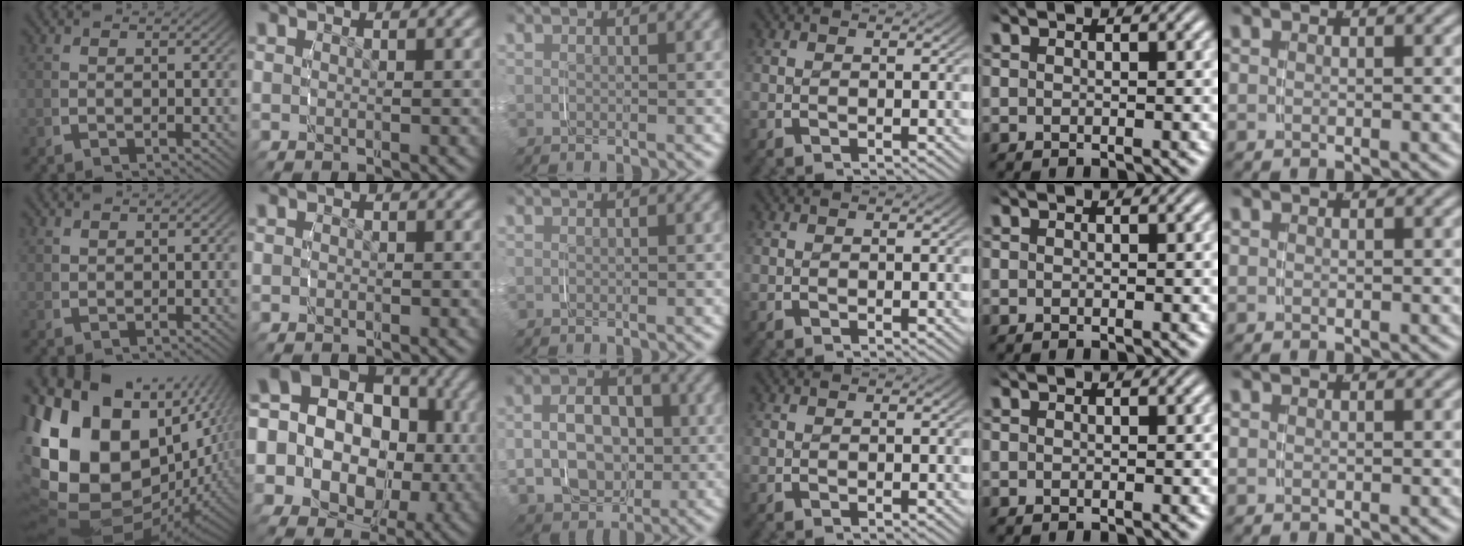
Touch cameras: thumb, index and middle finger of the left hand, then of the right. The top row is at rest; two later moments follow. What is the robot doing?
{"motion": "grasp_and_lifting", "object": "jacket"}